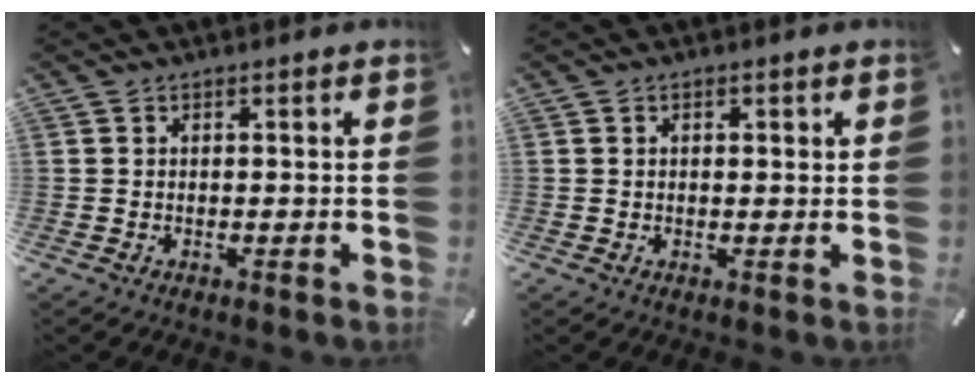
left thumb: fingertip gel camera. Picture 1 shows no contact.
{"total": 1.0, "force": [0.3, 0.7, 0.7], "torque": [-0.013, 0.007, 0.003]}